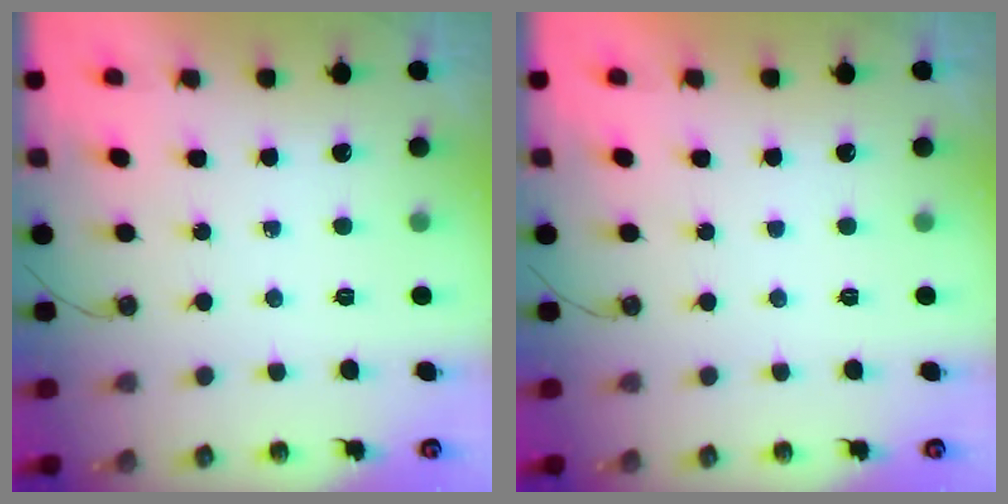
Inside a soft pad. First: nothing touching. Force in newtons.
{"total": 0.0}